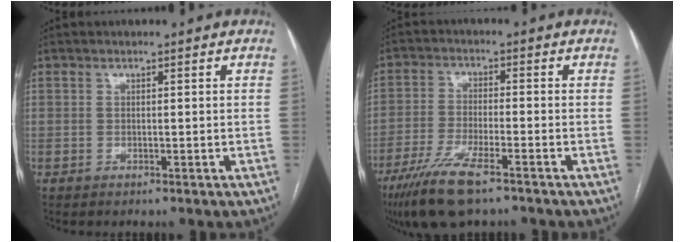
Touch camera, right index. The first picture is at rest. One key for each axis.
{"total": 10.0, "fx": -6.7, "fy": 1.6, "fz": 7.2, "tx": -0.141, "ty": -0.025, "tz": -0.118}